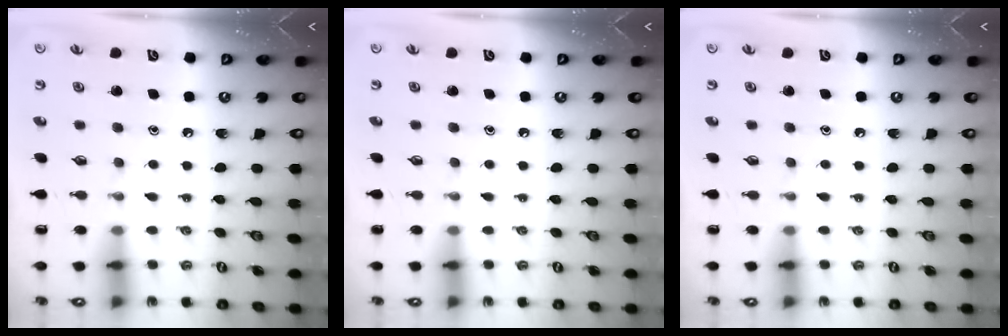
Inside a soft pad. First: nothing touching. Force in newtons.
{"total": 0.0}
{"total": 0.0}